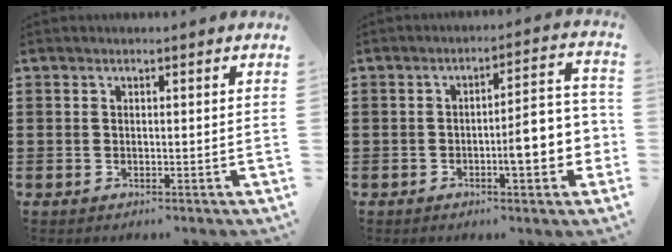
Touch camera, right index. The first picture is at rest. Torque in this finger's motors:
{"motor_torque": [2.14, 0.00, 0.28, 0.11]}